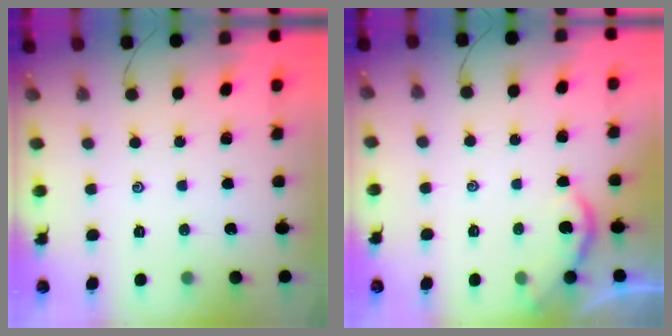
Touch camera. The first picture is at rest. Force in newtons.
{"total": 1.9, "press": 1.8, "slide": 0.4}